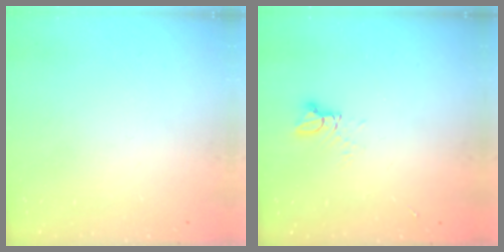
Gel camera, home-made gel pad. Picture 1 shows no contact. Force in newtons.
{"total": 4.1, "press": 4.1, "slide": 0.2}